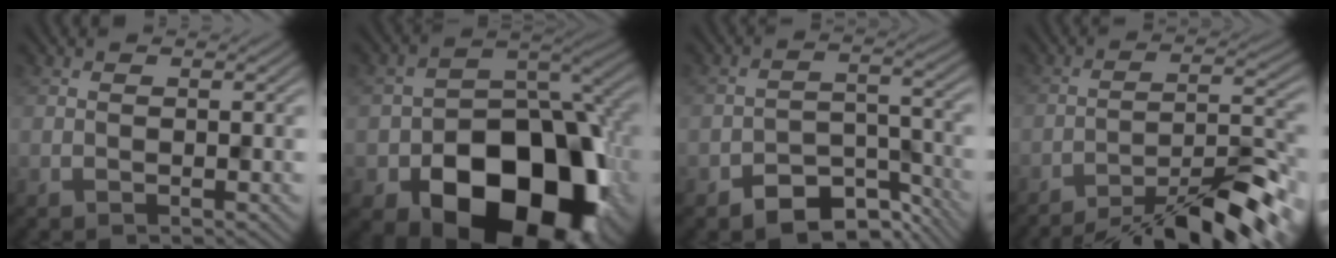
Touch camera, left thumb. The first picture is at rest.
{"total": 20.2, "force": [-8.9, 13.2, 12.3], "torque": [-0.180, -0.039, -0.128]}
{"total": 6.4, "force": [-4.9, 3.1, 2.8], "torque": [-0.041, -0.001, -0.087]}
{"total": 11.3, "force": [-9.3, 1.6, 6.3], "torque": [-0.099, 0.006, -0.135]}